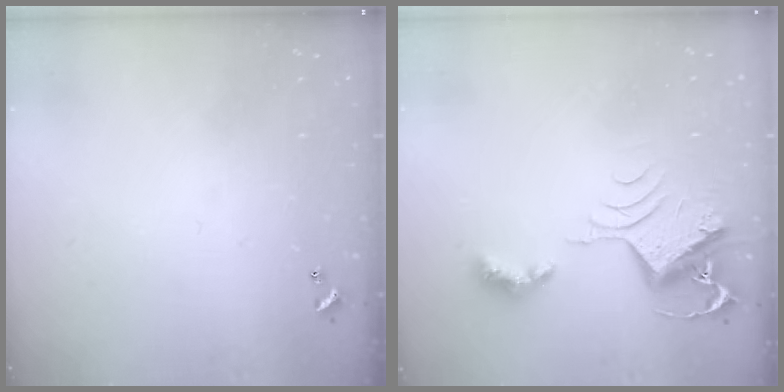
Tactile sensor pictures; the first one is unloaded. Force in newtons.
{"total": 7.2, "press": 7.2, "slide": 0.4}